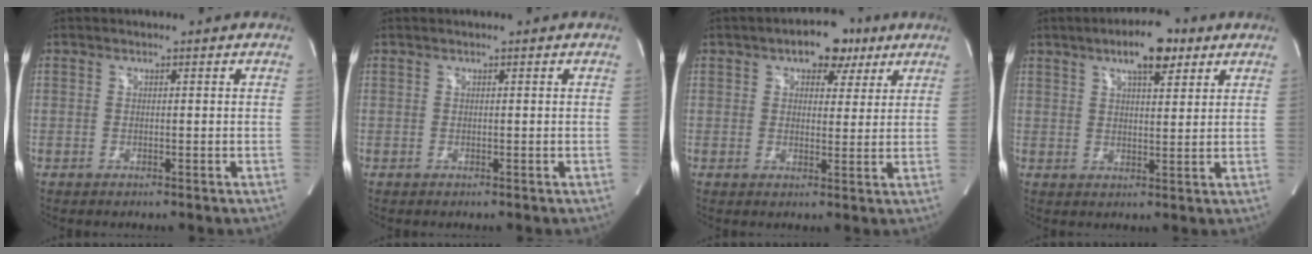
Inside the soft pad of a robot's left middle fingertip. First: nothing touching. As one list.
[{"total": 0.0}, {"total": 6.7, "force": [3.8, 3.9, 4.0], "torque": [-0.045, 0.021, 0.051]}, {"total": 8.0, "force": [4.8, 2.3, 5.9], "torque": [-0.101, 0.012, 0.075]}]